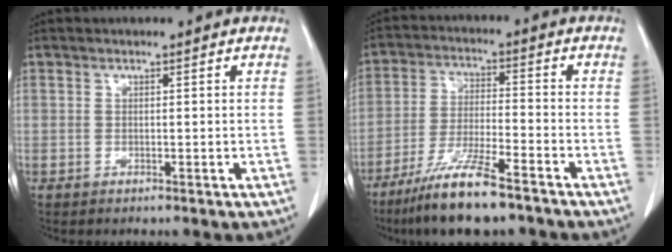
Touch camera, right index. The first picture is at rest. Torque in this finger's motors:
{"motor_torque": [1.16, -0.98, 0.28, 0.14]}